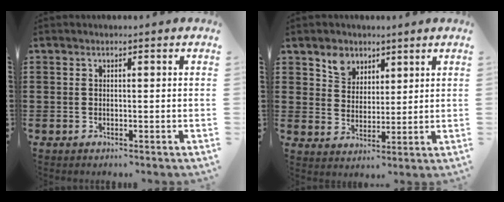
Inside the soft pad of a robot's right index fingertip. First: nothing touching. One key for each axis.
{"total": 4.8, "fx": 3.2, "fy": 3.5, "fz": 0.7, "tx": -0.025, "ty": 0.007, "tz": 0.059}